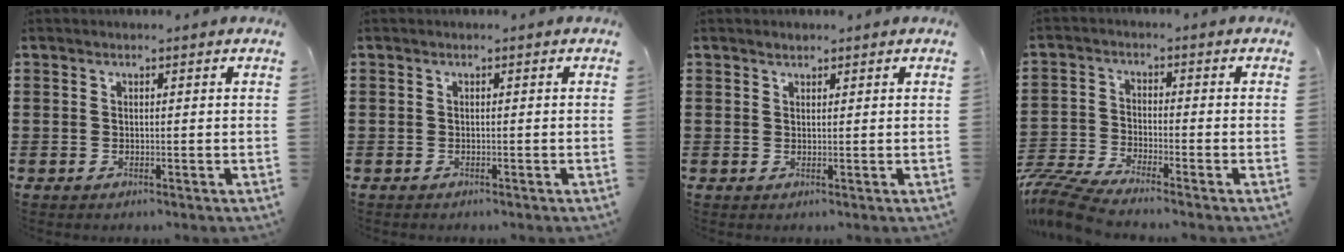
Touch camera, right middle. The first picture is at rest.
{"total": 0.5, "force": [-0.4, 0.2, -0.1], "torque": [0.001, 0.002, -0.010]}
{"total": 0.9, "force": [0.8, 0.4, 0.0], "torque": [-0.003, 0.001, 0.016]}
{"total": 6.5, "force": [-5.9, 0.7, 2.5], "torque": [-0.079, -0.015, -0.123]}